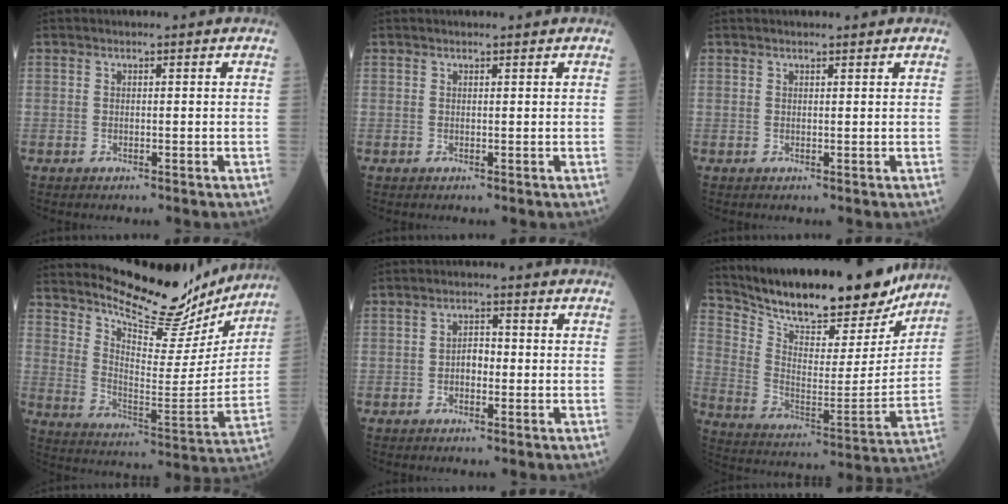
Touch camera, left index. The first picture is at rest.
{"total": 1.2, "force": [1.1, 0.1, 0.3], "torque": [0.000, 0.008, 0.016]}
{"total": 1.7, "force": [1.6, 0.1, 0.5], "torque": [-0.002, 0.010, 0.022]}
{"total": 20.2, "force": [18.6, 4.1, 6.7], "torque": [-0.103, -0.046, 0.266]}
{"total": 2.4, "force": [-0.6, 1.3, 1.8], "torque": [-0.020, 0.008, -0.014]}
{"total": 23.8, "force": [20.8, 5.6, 10.0], "torque": [-0.168, -0.021, 0.311]}